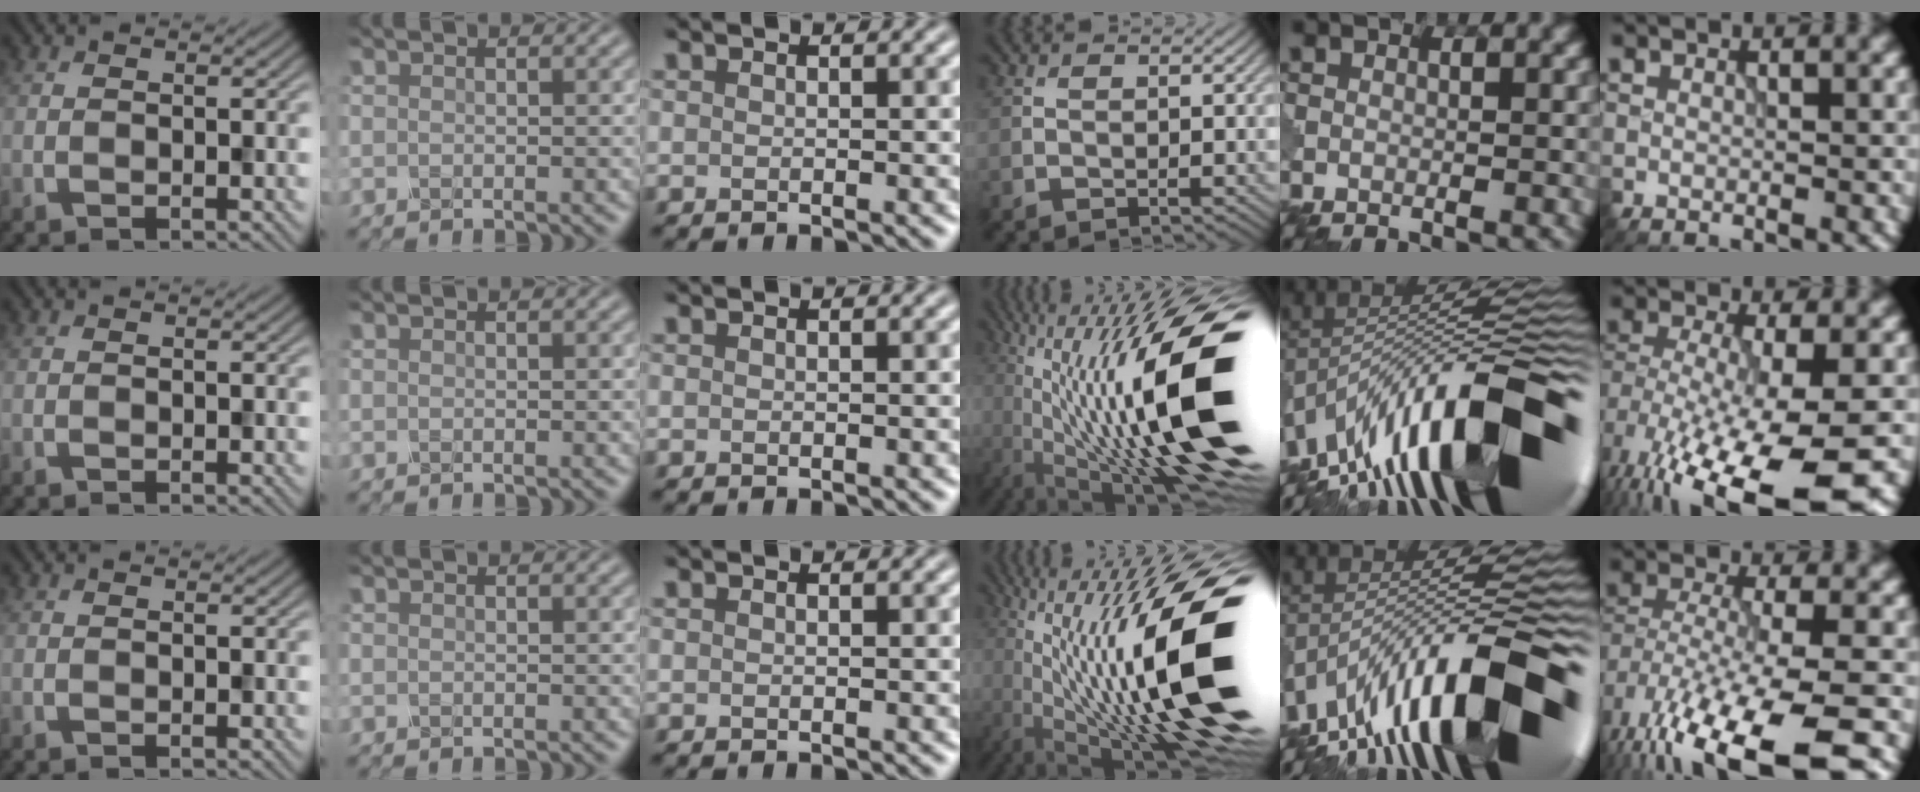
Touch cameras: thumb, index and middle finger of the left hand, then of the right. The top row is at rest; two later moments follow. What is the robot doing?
{"motion": "shake", "object": "plastic piggy bank"}